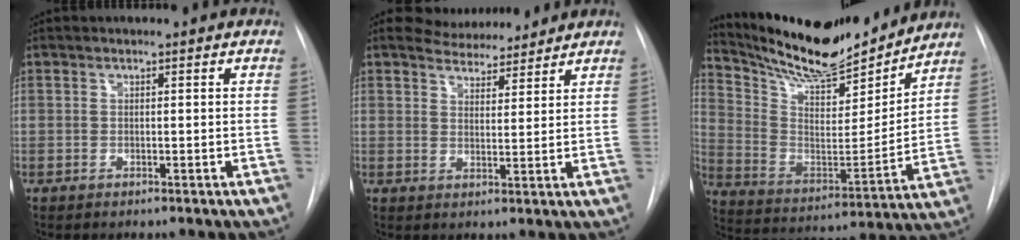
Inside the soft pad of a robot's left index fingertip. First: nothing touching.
{"total": 6.1, "force": [5.7, 1.7, 1.1], "torque": [-0.019, -0.001, 0.086]}
{"total": 20.2, "force": [18.3, 3.9, 7.8], "torque": [-0.143, -0.018, 0.300]}